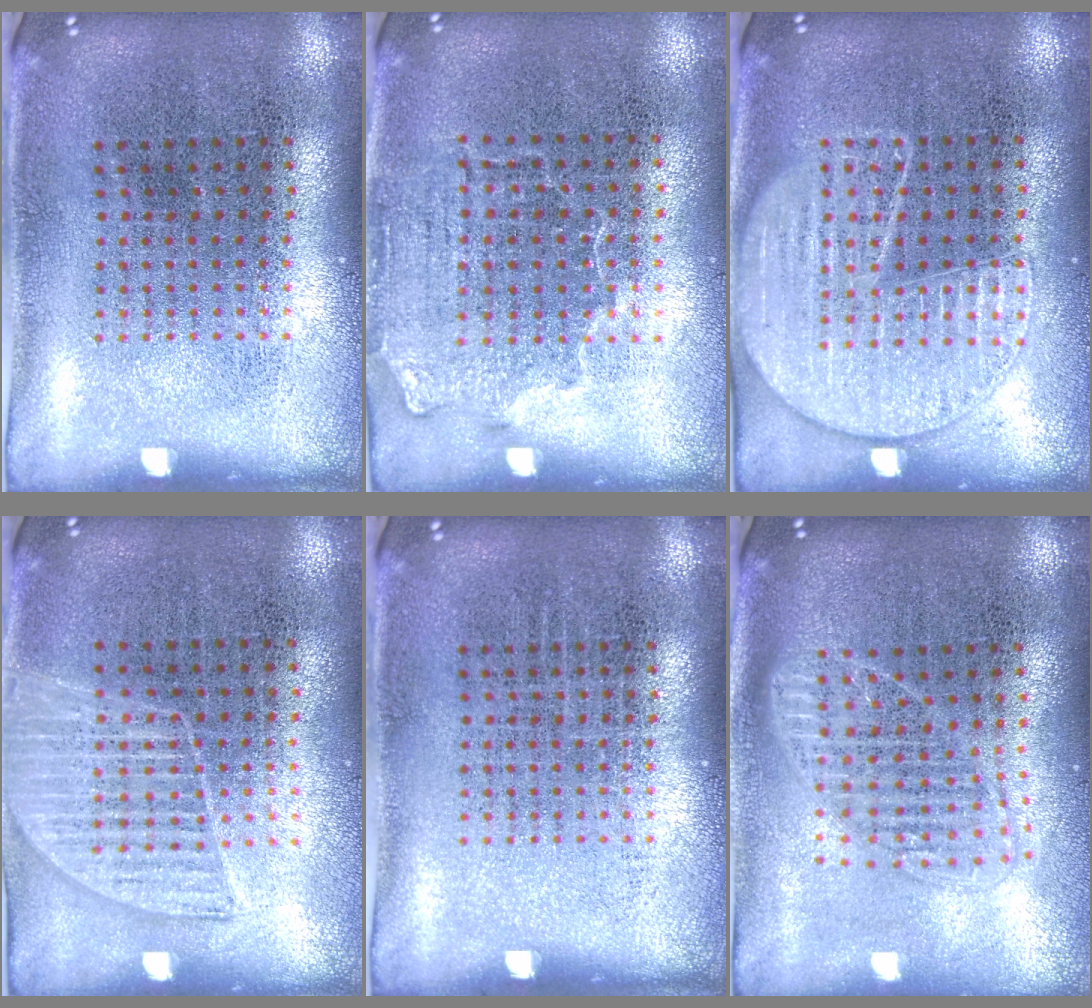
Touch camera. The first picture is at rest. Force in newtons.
{"total": 1.5, "press": 1.2, "slide": 0.8}
{"total": 1.7, "press": 1.6, "slide": 0.2}
{"total": 1.4, "press": 1.2, "slide": 0.6}
{"total": 0.0}
{"total": 1.7, "press": 1.5, "slide": 0.8}